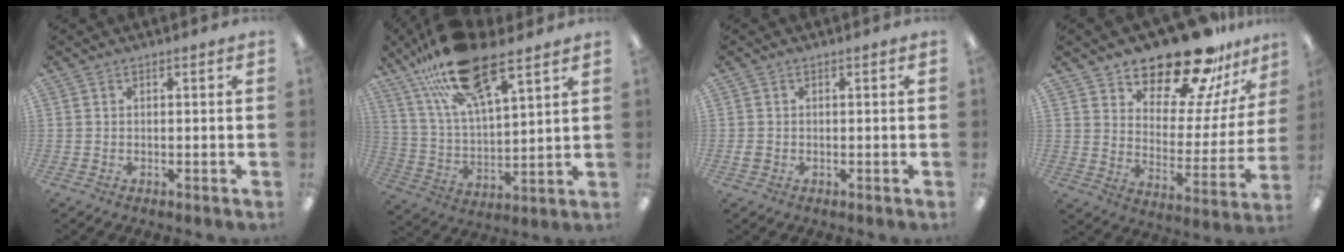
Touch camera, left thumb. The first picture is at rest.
{"total": 21.7, "force": [14.2, 7.8, 14.4], "torque": [-0.265, -0.054, 0.249]}
{"total": 1.1, "force": [0.1, 0.8, 0.7], "torque": [-0.013, 0.004, 0.000]}
{"total": 20.0, "force": [17.2, 6.5, 7.7], "torque": [-0.121, -0.135, 0.296]}